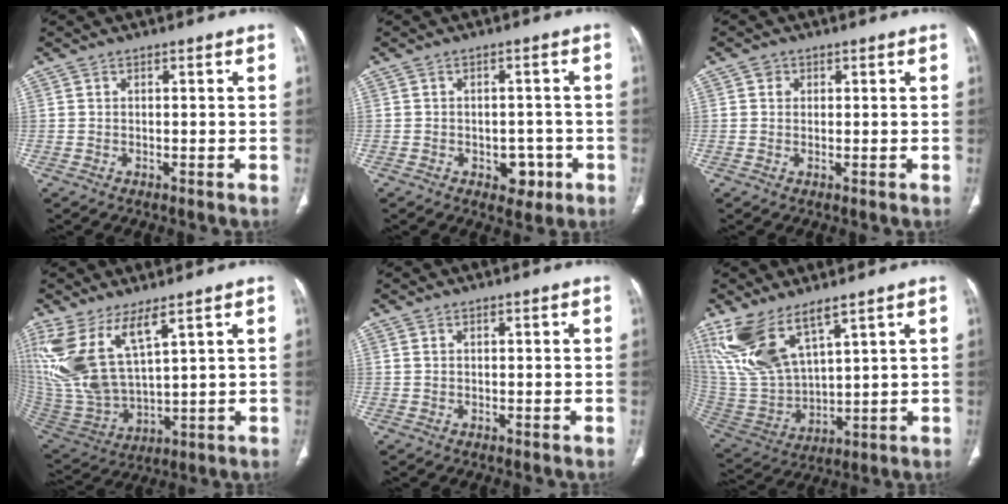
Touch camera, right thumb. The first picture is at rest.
{"total": 4.6, "force": [-1.8, 3.3, 2.7], "torque": [-0.005, 0.013, -0.019]}
{"total": 1.3, "force": [0.4, 1.2, 0.3], "torque": [0.003, 0.000, 0.004]}
{"total": 15.5, "force": [8.2, 5.8, 11.9], "torque": [-0.258, -0.040, 0.189]}
{"total": 0.6, "force": [0.3, 0.2, 0.4], "torque": [-0.012, 0.010, 0.009]}
{"total": 14.6, "force": [9.2, 5.4, 10.0], "torque": [-0.202, -0.038, 0.209]}